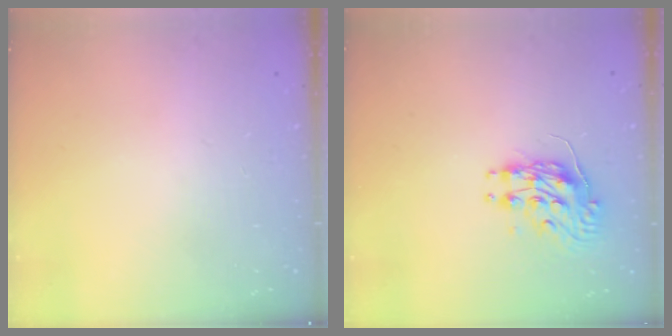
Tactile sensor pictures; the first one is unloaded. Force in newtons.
{"total": 9.3, "press": 9.3, "slide": 0.1}